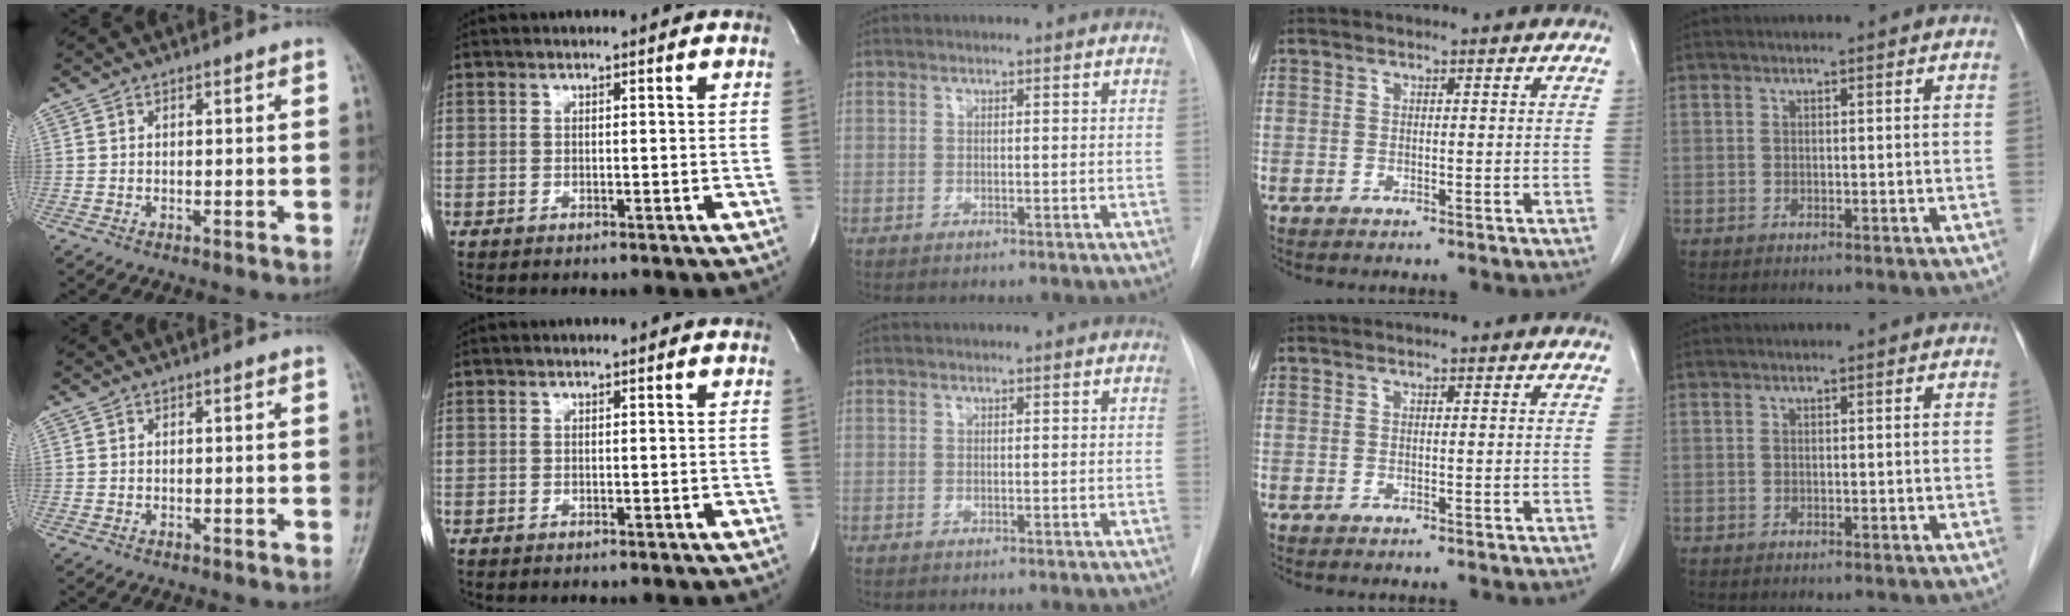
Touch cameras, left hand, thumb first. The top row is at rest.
{}